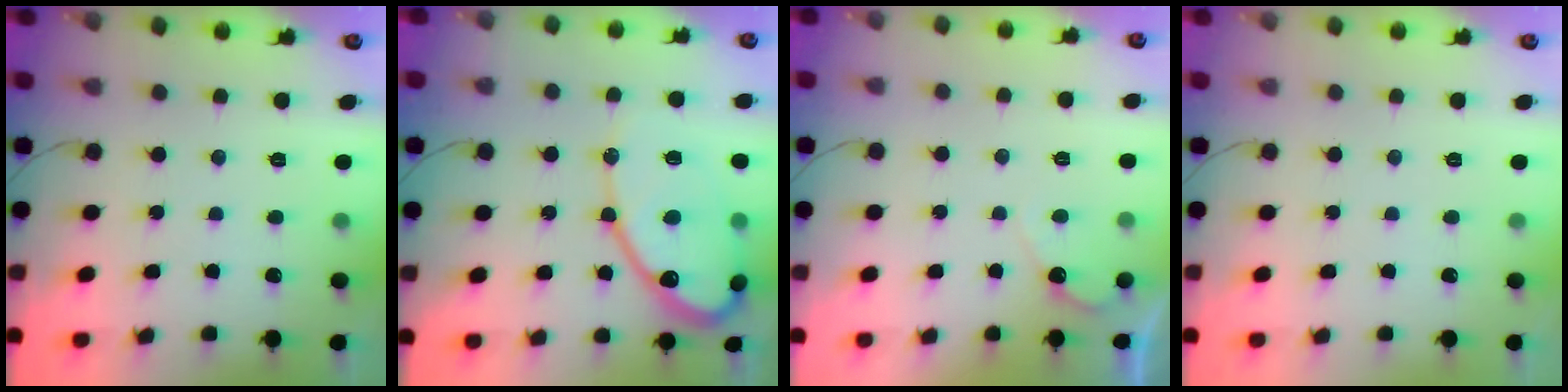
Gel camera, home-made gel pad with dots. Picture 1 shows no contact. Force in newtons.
{"total": 15.7, "press": 15.7, "slide": 1.1}
{"total": 4.3, "press": 4.3, "slide": 0.3}
{"total": 0.0}